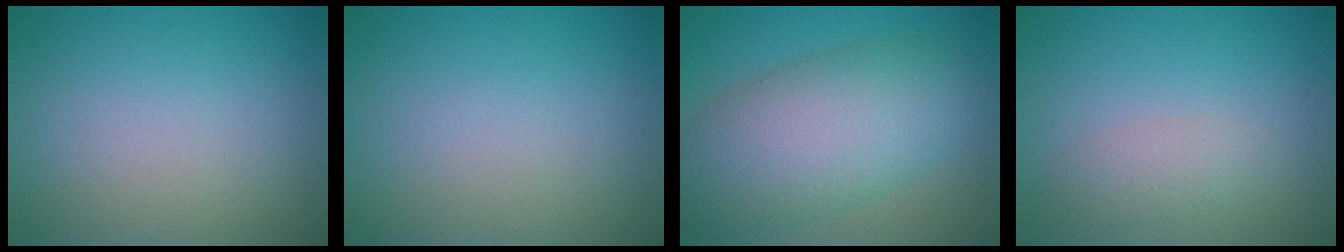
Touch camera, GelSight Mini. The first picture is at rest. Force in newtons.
{"total": 0.0}
{"total": 9.5, "press": 9.5, "slide": 0.4}
{"total": 2.0, "press": 2.0, "slide": 0.1}